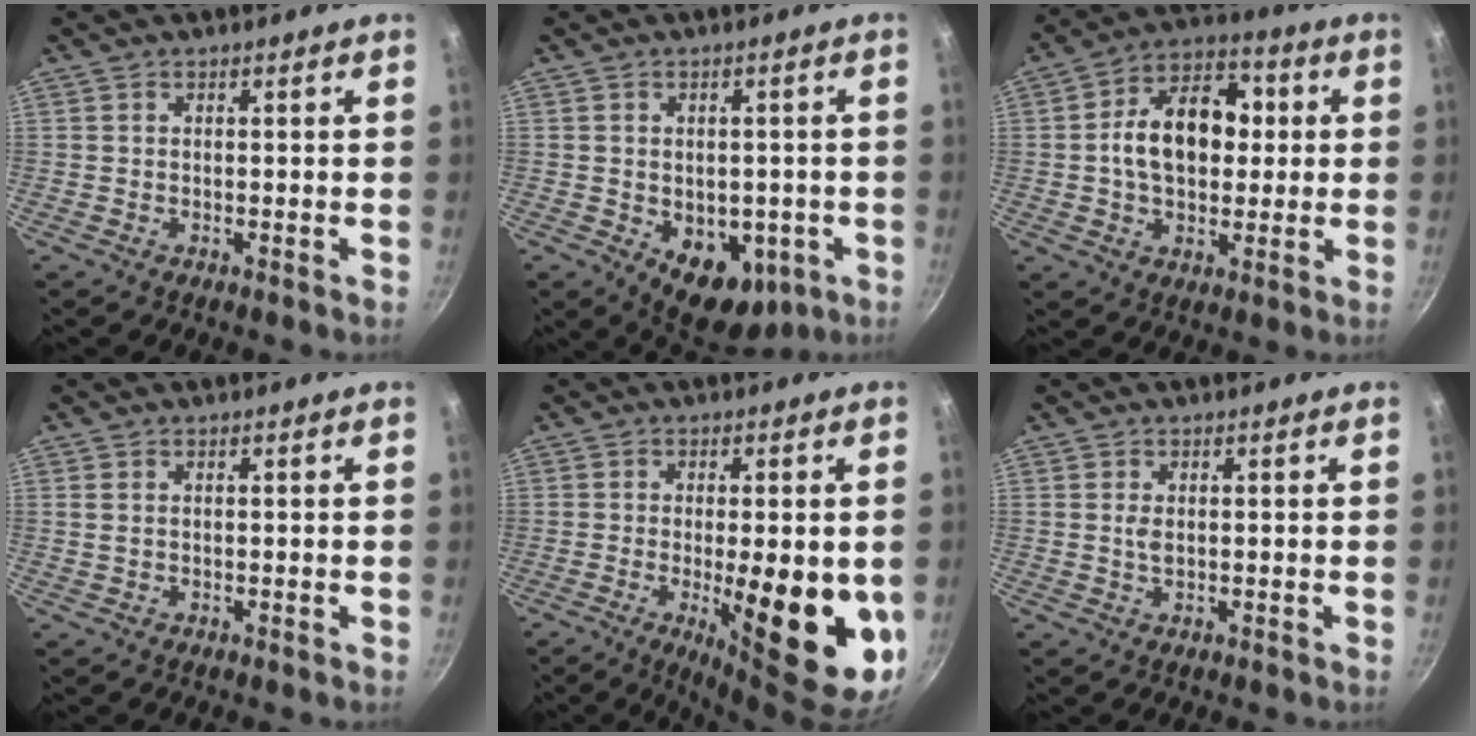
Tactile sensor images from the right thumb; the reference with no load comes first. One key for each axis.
{"total": 12.2, "fx": -4.2, "fy": 7.8, "fz": 8.3, "tx": -0.091, "ty": 0.006, "tz": -0.039}
{"total": 14.8, "fx": 1.1, "fy": 9.7, "fz": 11.1, "tx": -0.152, "ty": 0.023, "tz": 0.009}
{"total": 0.9, "fx": 0.2, "fy": 0.6, "fz": 0.7, "tx": -0.020, "ty": 0.004, "tz": 0.011}
{"total": 18.9, "fx": -4.0, "fy": 6.1, "fz": 17.5, "tx": -0.191, "ty": -0.024, "tz": -0.032}
{"total": 1.7, "fx": 0.2, "fy": 0.9, "fz": 1.4, "tx": -0.029, "ty": -0.002, "tz": 0.008}